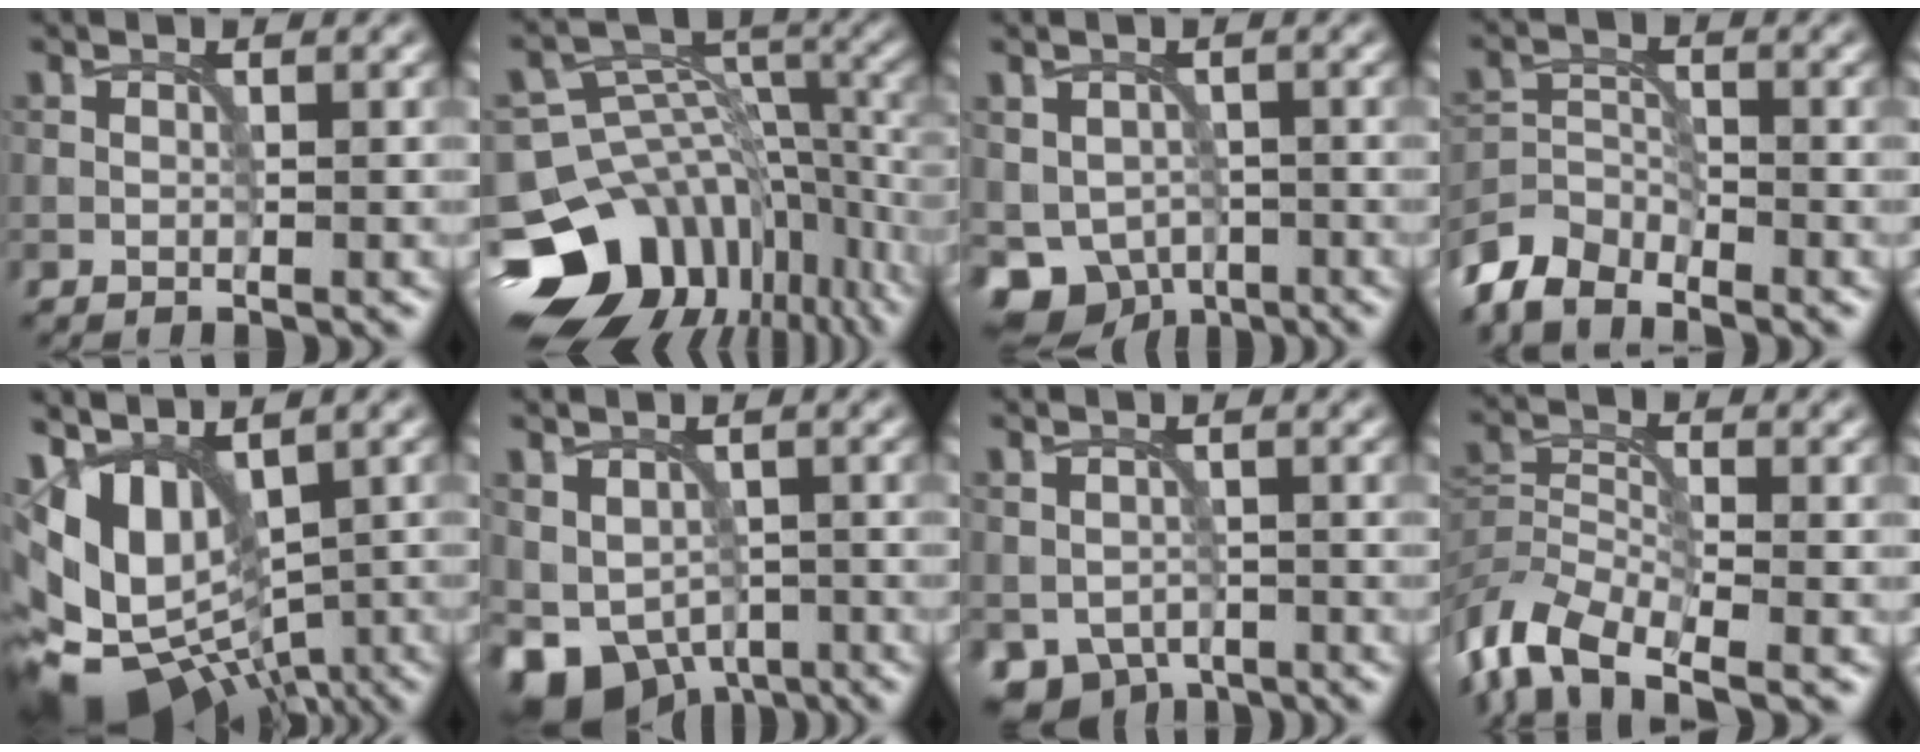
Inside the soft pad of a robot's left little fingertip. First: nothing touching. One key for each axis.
{"total": 14.9, "fx": -8.8, "fy": 10.6, "fz": 5.8, "tx": -0.147, "ty": 0.007, "tz": -0.137}
{"total": 5.1, "fx": -1.9, "fy": 4.1, "fz": 2.4, "tx": -0.040, "ty": -0.013, "tz": -0.029}
{"total": 4.3, "fx": -4.0, "fy": 1.4, "fz": 1.0, "tx": -0.019, "ty": -0.005, "tz": -0.090}
{"total": 11.6, "fx": -1.7, "fy": 7.0, "fz": 9.1, "tx": -0.149, "ty": 0.001, "tz": -0.006}
{"total": 5.7, "fx": -2.1, "fy": 4.3, "fz": 3.2, "tx": -0.058, "ty": -0.015, "tz": -0.030}
{"total": 3.7, "fx": -2.0, "fy": 2.6, "fz": 1.5, "tx": -0.022, "ty": -0.017, "tz": -0.030}
{"total": 7.1, "fx": -5.0, "fy": 2.8, "fz": 4.2, "tx": -0.084, "ty": -0.004, "tz": -0.109}